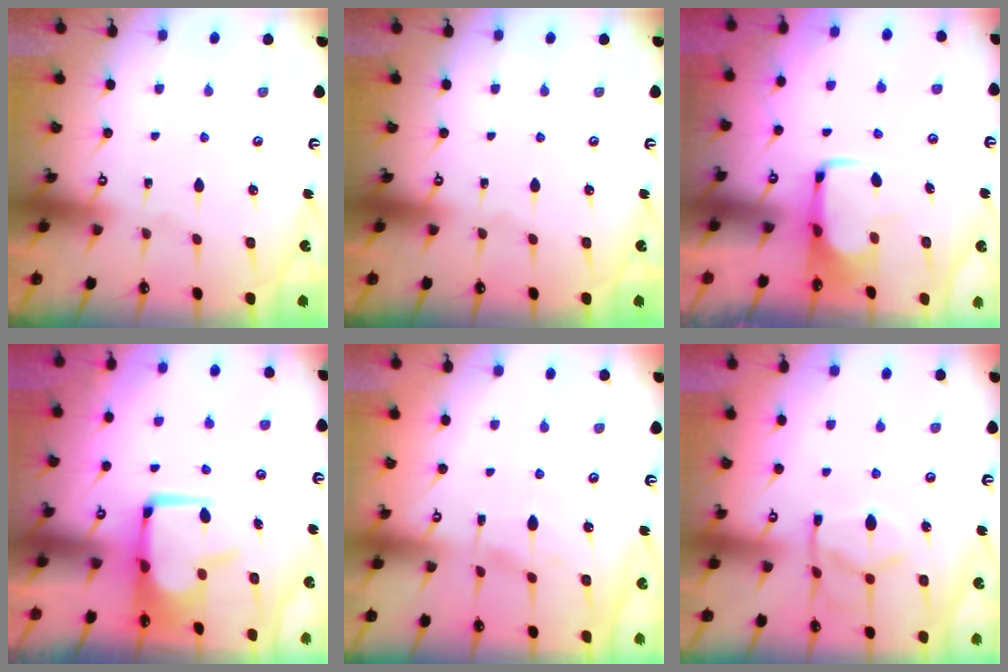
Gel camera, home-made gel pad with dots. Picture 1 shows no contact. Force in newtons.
{"total": 0.0}
{"total": 1.7, "press": 1.6, "slide": 0.4}
{"total": 8.6, "press": 8.5, "slide": 1.2}
{"total": 0.9, "press": 0.6, "slide": 0.7}
{"total": 12.2, "press": 12.1, "slide": 1.3}